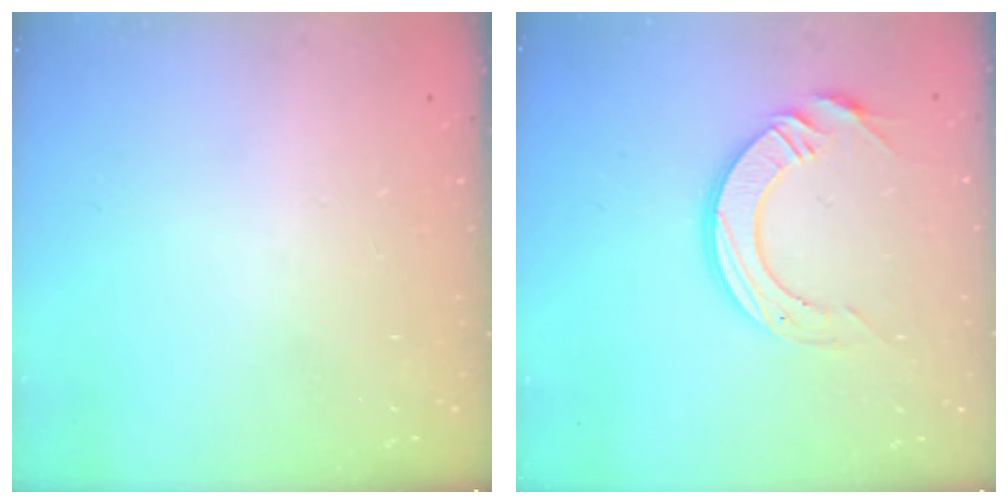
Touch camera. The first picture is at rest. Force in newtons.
{"total": 12.8, "press": 12.7, "slide": 1.2}